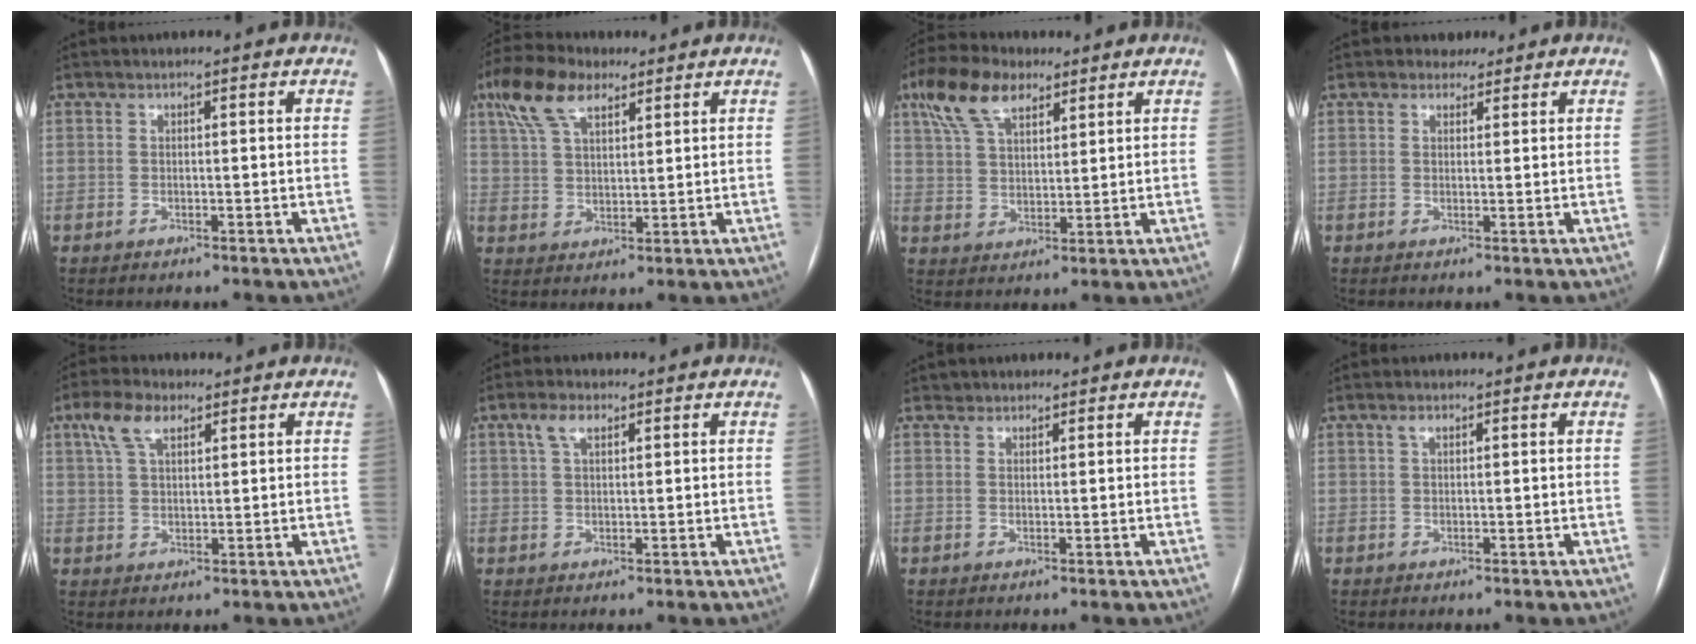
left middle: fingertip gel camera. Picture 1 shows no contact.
{"total": 9.4, "force": [5.8, 4.2, 6.1], "torque": [-0.137, 0.031, 0.112]}
{"total": 10.1, "force": [6.3, 4.7, 6.3], "torque": [-0.139, 0.030, 0.122]}
{"total": 2.1, "force": [1.6, 1.3, -0.1], "torque": [0.005, 0.006, 0.020]}
{"total": 5.7, "force": [3.2, 2.5, 3.9], "torque": [-0.087, 0.022, 0.063]}
{"total": 3.2, "force": [1.7, 1.4, 2.3], "torque": [-0.052, 0.016, 0.035]}
{"total": 1.1, "force": [0.8, 0.7, -0.3], "torque": [0.009, 0.003, 0.009]}
{"total": 0.9, "force": [0.5, 0.4, 0.7], "torque": [-0.016, 0.006, 0.009]}